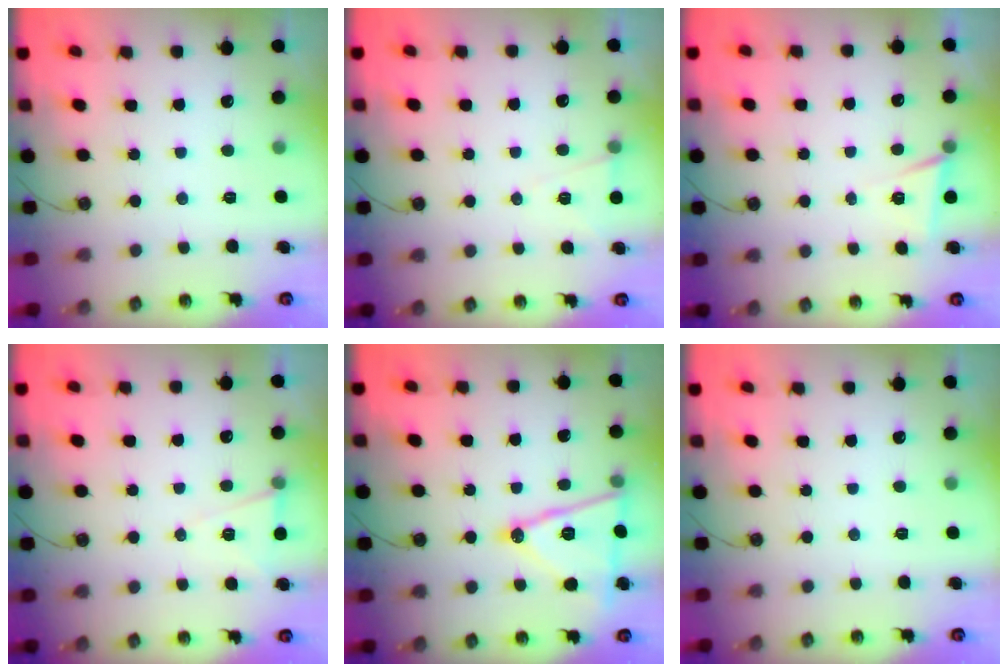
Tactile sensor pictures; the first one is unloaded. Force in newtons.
{"total": 5.8, "press": 3.5, "slide": 4.5}
{"total": 4.7, "press": 2.6, "slide": 3.9}
{"total": 6.5, "press": 4.8, "slide": 4.4}
{"total": 15.9, "press": 15.4, "slide": 3.7}
{"total": 0.0}